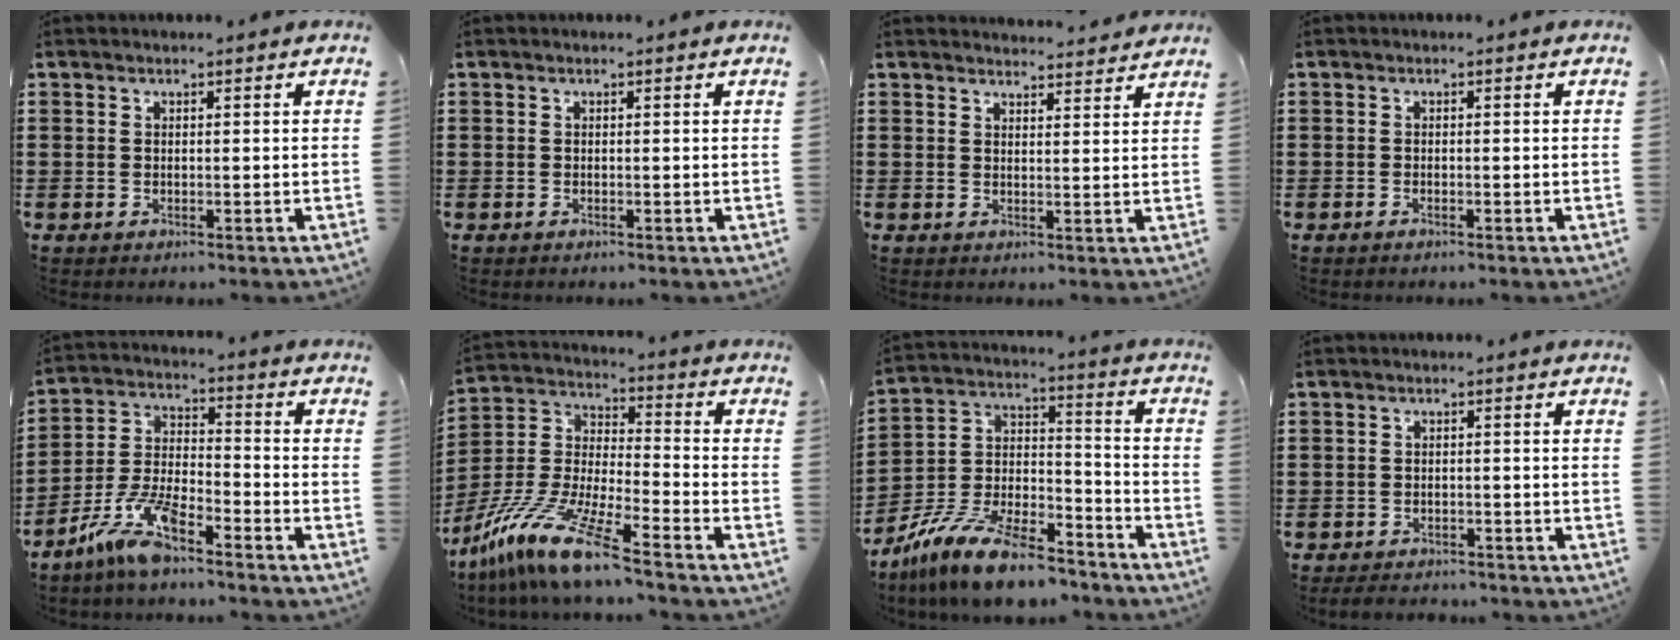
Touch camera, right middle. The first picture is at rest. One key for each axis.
{"total": 0.0}
{"total": 2.6, "fx": 2.6, "fy": 0.0, "fz": -0.2, "tx": 0.004, "ty": -0.011, "tz": 0.048}
{"total": 0.5, "fx": -0.4, "fy": 0.0, "fz": 0.3, "tx": -0.009, "ty": -0.005, "tz": -0.006}
{"total": 9.5, "fx": -7.1, "fy": 2.1, "fz": 6.0, "tx": -0.139, "ty": 0.001, "tz": -0.139}
{"total": 13.1, "fx": -11.0, "fy": 0.0, "fz": 7.1, "tx": -0.164, "ty": 0.003, "tz": -0.222}
{"total": 12.5, "fx": -10.6, "fy": 2.4, "fz": 6.2, "tx": -0.123, "ty": 0.027, "tz": -0.206}
{"total": 2.3, "fx": -2.3, "fy": 0.5, "fz": 0.0, "tx": -0.005, "ty": -0.001, "tz": -0.050}